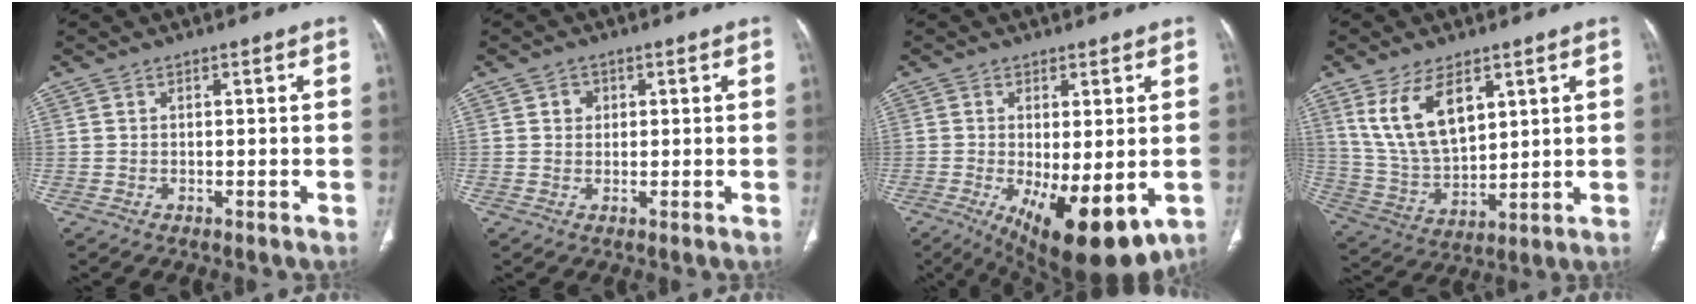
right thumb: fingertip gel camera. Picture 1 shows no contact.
{"total": 1.9, "force": [0.6, 1.7, 0.6], "torque": [0.000, 0.000, 0.007]}
{"total": 15.1, "force": [-4.7, 5.6, 13.2], "torque": [-0.189, -0.025, -0.051]}
{"total": 13.7, "force": [6.4, 7.1, 9.7], "torque": [-0.170, -0.027, 0.144]}